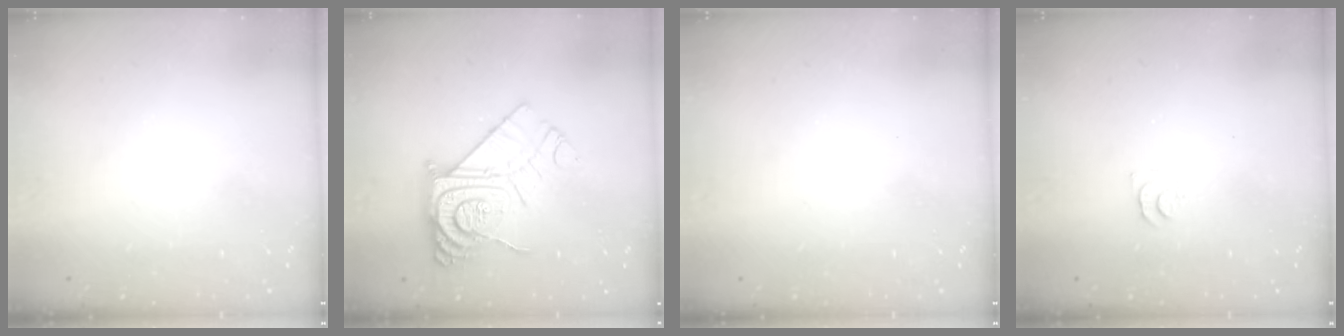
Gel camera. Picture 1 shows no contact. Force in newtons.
{"total": 13.5, "press": 13.5, "slide": 1.1}
{"total": 0.0}
{"total": 5.2, "press": 5.1, "slide": 0.5}